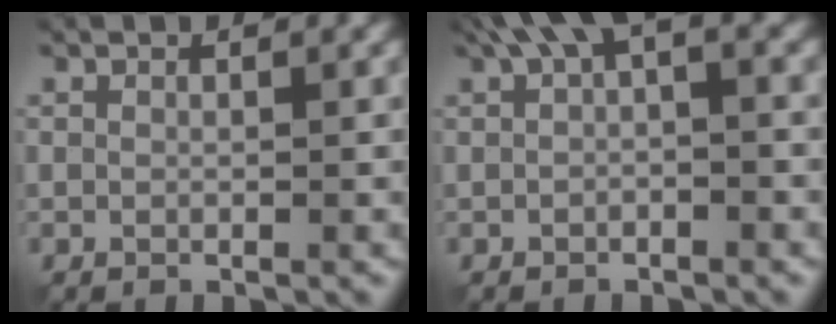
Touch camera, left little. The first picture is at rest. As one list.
[{"total": 4.7, "force": [1.5, 2.1, 4.0], "torque": [-0.070, 0.018, 0.024]}]